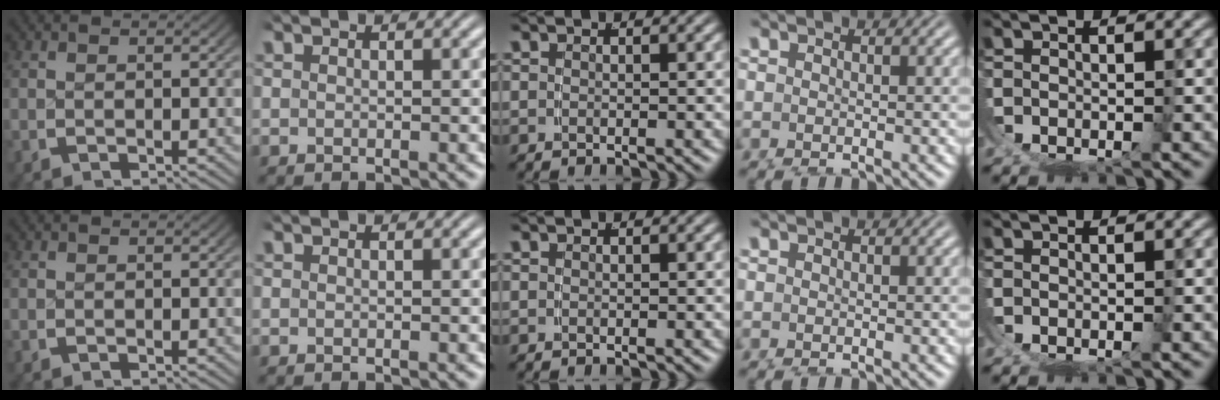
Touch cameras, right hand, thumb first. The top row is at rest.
{}